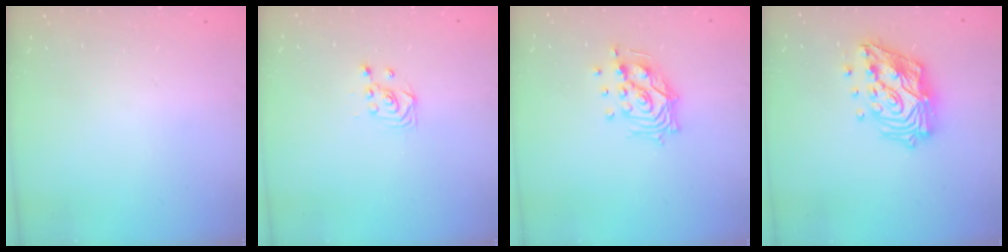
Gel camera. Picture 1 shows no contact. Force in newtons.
{"total": 3.3, "press": 3.3, "slide": 0.4}
{"total": 12.8, "press": 12.7, "slide": 1.6}
{"total": 17.5, "press": 17.3, "slide": 2.1}